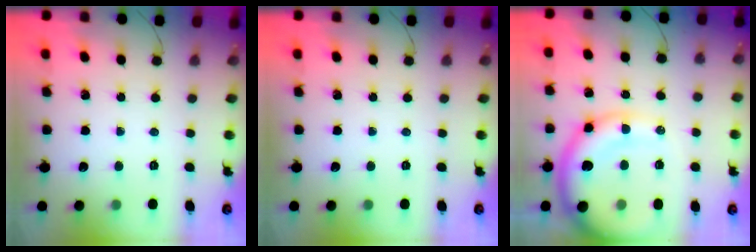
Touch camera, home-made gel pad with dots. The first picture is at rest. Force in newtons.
{"total": 0.0}
{"total": 14.7, "press": 14.2, "slide": 3.7}